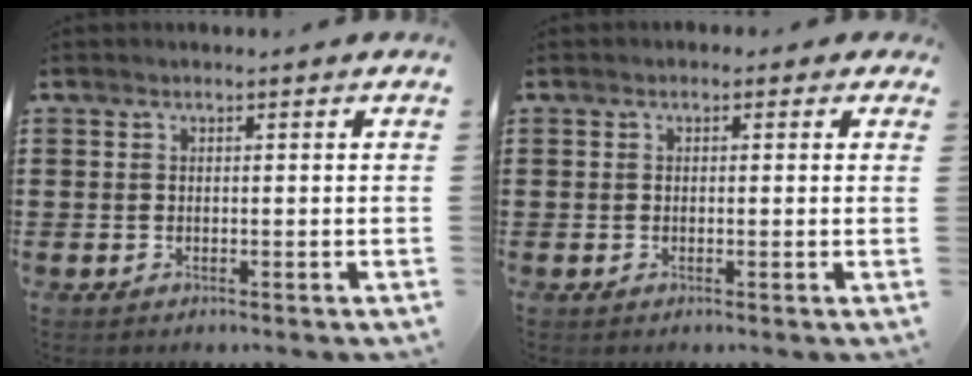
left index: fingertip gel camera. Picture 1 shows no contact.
{"total": 0.9, "force": [-0.1, 0.7, 0.5], "torque": [-0.011, 0.006, -0.004]}